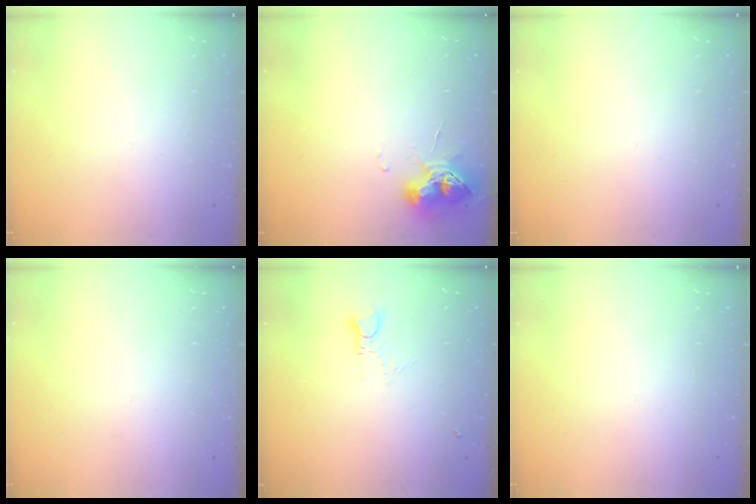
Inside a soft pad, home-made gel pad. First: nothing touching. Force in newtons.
{"total": 9.3, "press": 9.2, "slide": 1.3}
{"total": 0.0}
{"total": 0.0}
{"total": 2.7, "press": 2.7, "slide": 0.2}
{"total": 0.0}